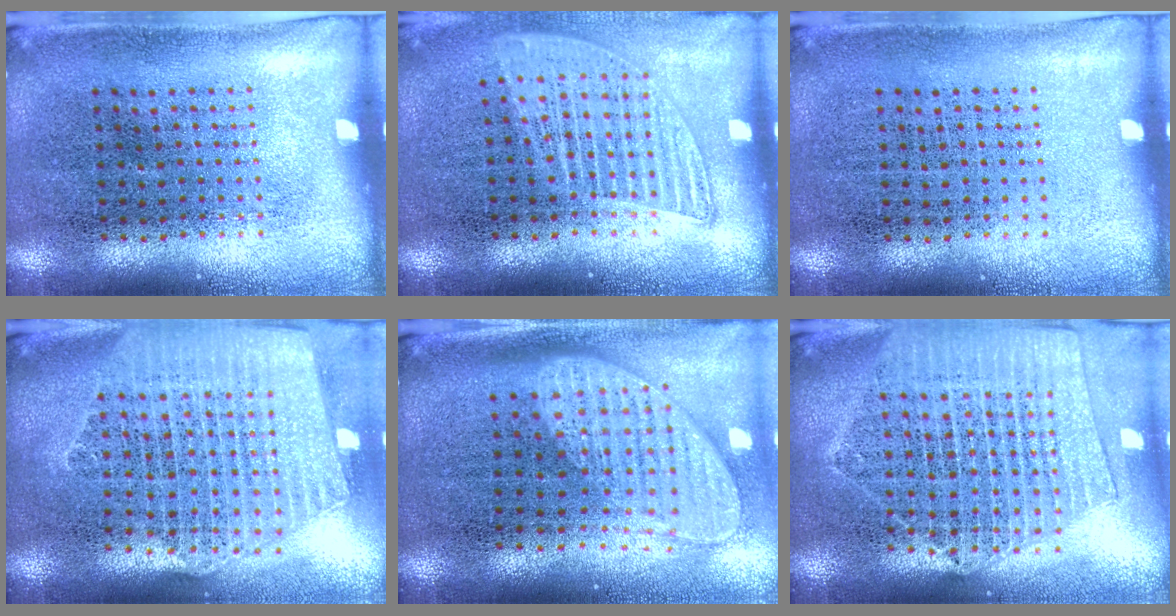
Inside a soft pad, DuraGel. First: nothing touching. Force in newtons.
{"total": 1.2, "press": 1.1, "slide": 0.5}
{"total": 0.0}
{"total": 2.4, "press": 2.2, "slide": 1.2}
{"total": 2.0, "press": 1.6, "slide": 1.2}
{"total": 1.9, "press": 1.7, "slide": 0.7}